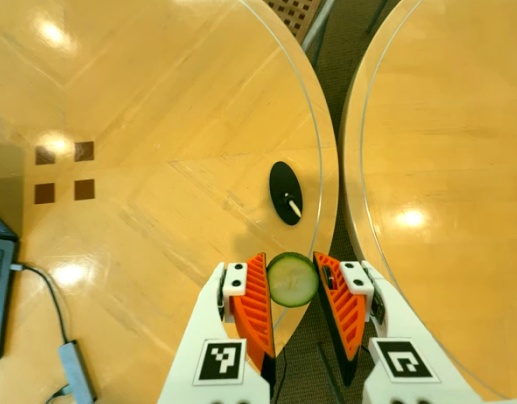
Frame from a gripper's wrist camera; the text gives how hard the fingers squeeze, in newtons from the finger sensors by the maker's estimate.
{"total": 7.5, "left": 7.2, "right": 7.9}